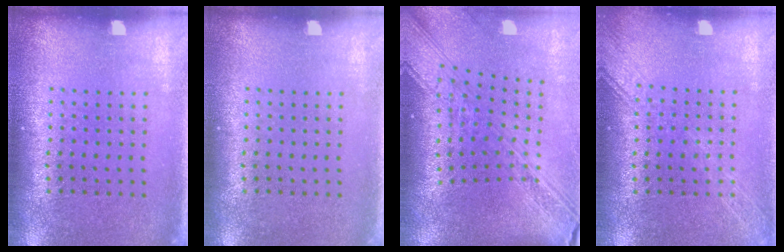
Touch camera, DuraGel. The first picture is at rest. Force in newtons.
{"total": 0.0}
{"total": 3.7, "press": 2.7, "slide": 2.6}
{"total": 1.6, "press": 1.6, "slide": 0.3}